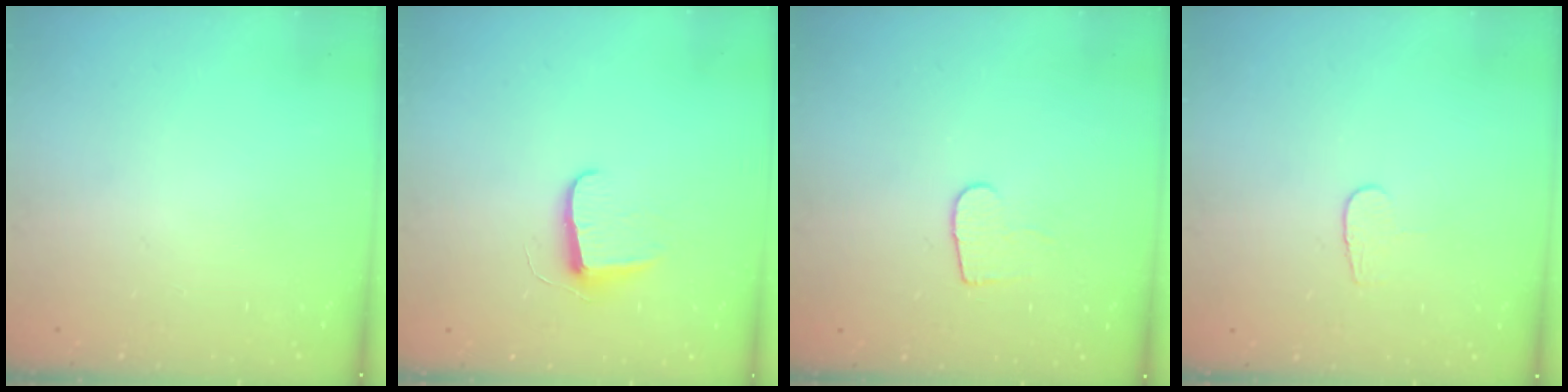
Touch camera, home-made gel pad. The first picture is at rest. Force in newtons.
{"total": 7.3, "press": 7.3, "slide": 0.4}
{"total": 6.3, "press": 6.3, "slide": 0.6}
{"total": 3.7, "press": 3.7, "slide": 0.3}